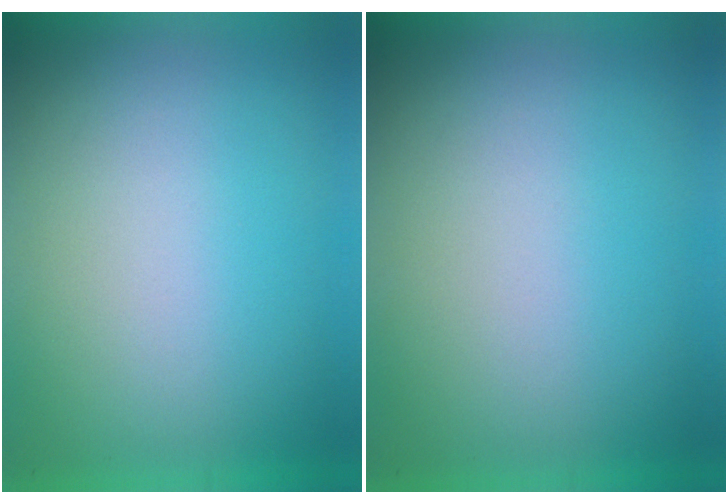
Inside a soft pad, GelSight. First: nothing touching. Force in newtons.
{"total": 0.0}